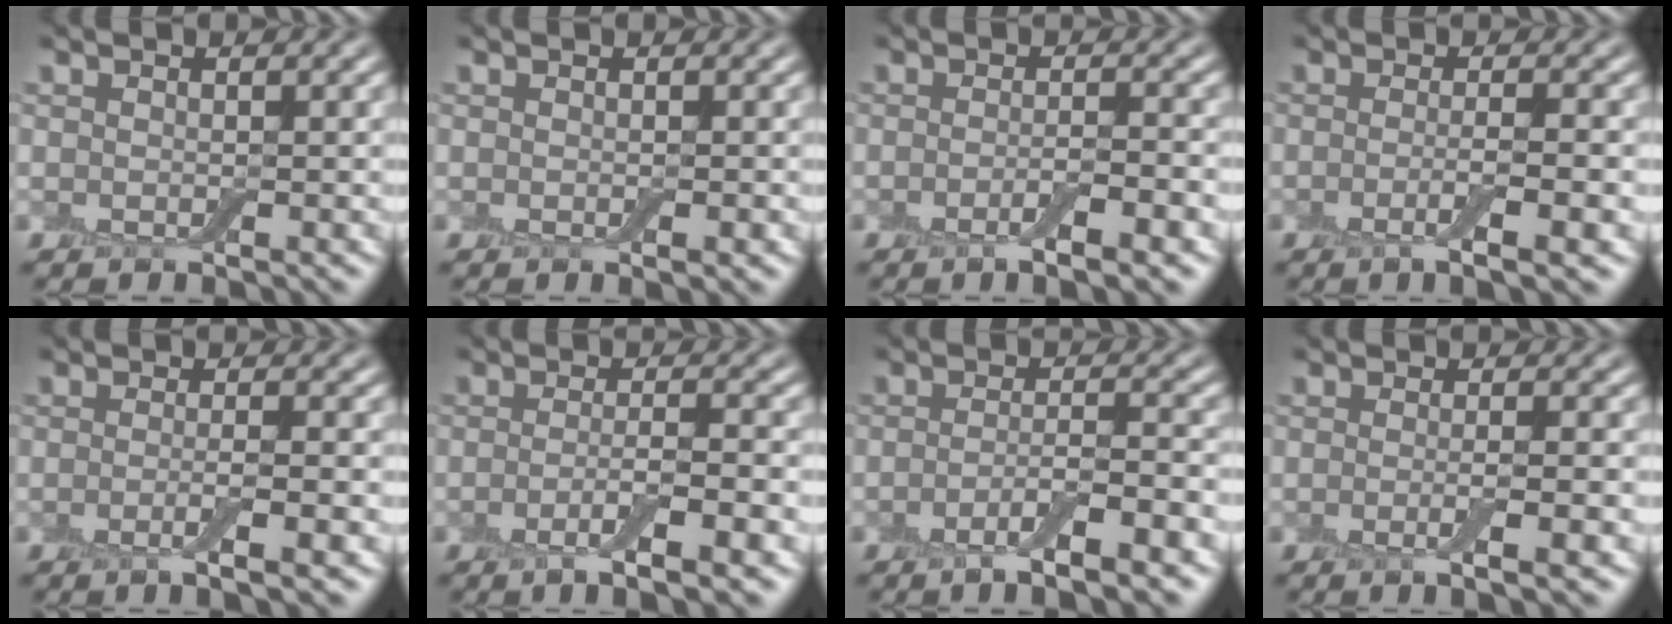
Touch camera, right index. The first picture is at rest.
{"total": 0.7, "force": [-0.2, 0.1, 0.7], "torque": [-0.009, -0.001, -0.002]}
{"total": 3.3, "force": [-1.3, 0.7, 2.9], "torque": [-0.048, -0.001, -0.024]}
{"total": 3.5, "force": [-0.9, 0.8, 3.3], "torque": [-0.054, -0.006, -0.017]}
{"total": 3.0, "force": [-0.7, 0.6, 2.8], "torque": [-0.042, -0.004, -0.014]}
{"total": 4.5, "force": [-1.6, 0.9, 4.1], "torque": [-0.070, -0.003, -0.029]}
{"total": 4.6, "force": [-2.1, 0.9, 3.9], "torque": [-0.066, 0.002, -0.042]}
{"total": 3.0, "force": [-0.6, 0.7, 2.9], "torque": [-0.039, -0.005, -0.012]}